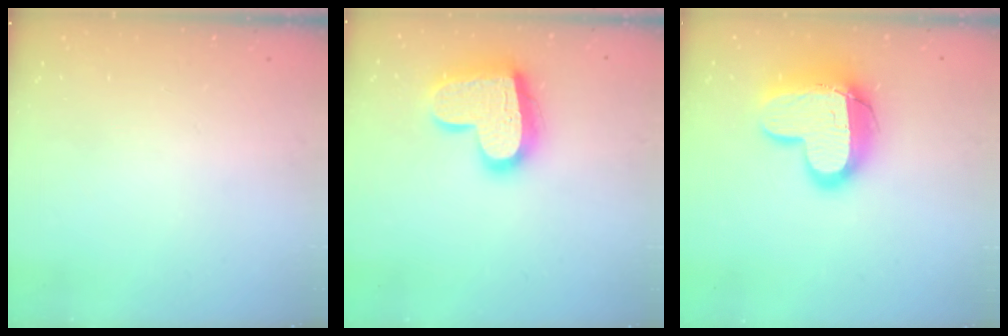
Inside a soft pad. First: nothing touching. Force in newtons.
{"total": 18.2, "press": 18.1, "slide": 1.4}
{"total": 16.2, "press": 16.2, "slide": 1.4}